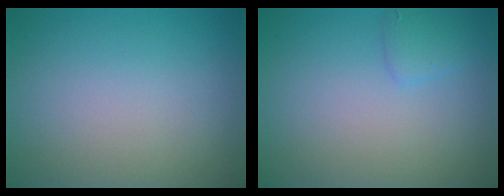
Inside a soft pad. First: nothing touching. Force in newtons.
{"total": 1.2, "press": 1.2, "slide": 0.1}